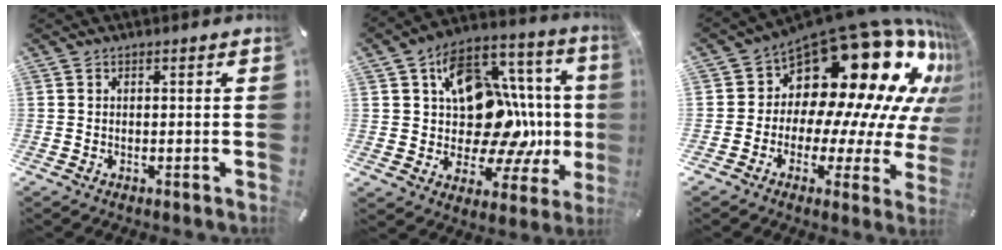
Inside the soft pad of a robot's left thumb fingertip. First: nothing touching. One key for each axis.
{"total": 20.0, "fx": 2.0, "fy": 15.1, "fz": 12.9, "tx": -0.168, "ty": -0.039, "tz": 0.057}
{"total": 24.2, "fx": 13.1, "fy": 12.6, "fz": 15.9, "tx": -0.215, "ty": -0.143, "tz": 0.239}